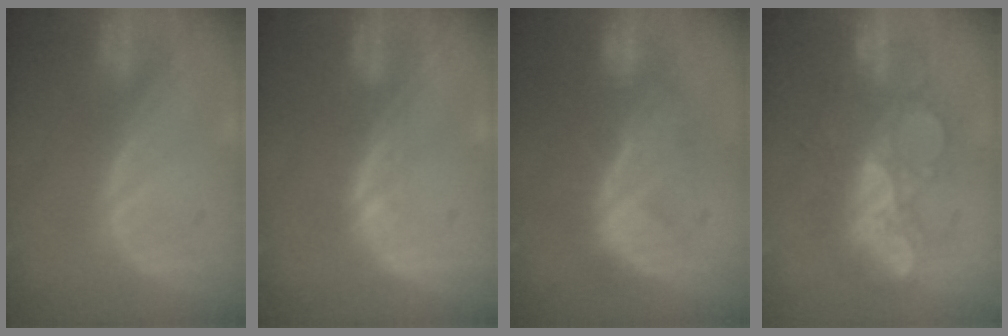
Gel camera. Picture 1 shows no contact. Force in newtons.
{"total": 1.0, "press": 1.0, "slide": 0.2}
{"total": 8.0, "press": 7.9, "slide": 1.3}
{"total": 8.7, "press": 8.6, "slide": 1.5}